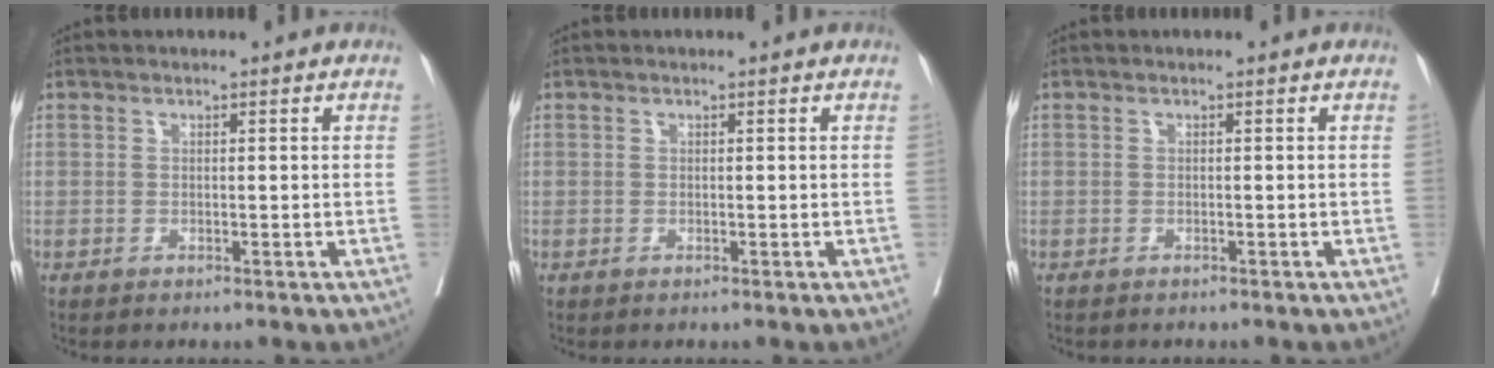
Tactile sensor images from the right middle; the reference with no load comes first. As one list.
[{"total": 0.0}, {"total": 1.1, "force": [-1.0, 0.4, 0.2], "torque": [-0.012, -0.002, -0.014]}]